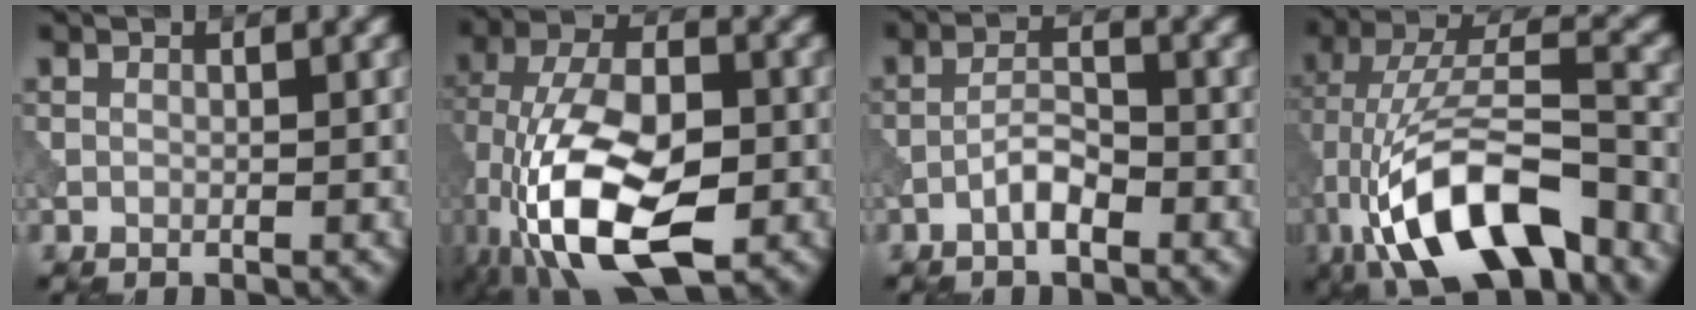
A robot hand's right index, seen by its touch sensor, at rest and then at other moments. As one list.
[{"total": 15.6, "force": [-5.6, 7.6, 12.4], "torque": [-0.249, -0.017, -0.103]}, {"total": 2.5, "force": [-1.5, 0.7, 1.8], "torque": [-0.035, 0.008, -0.033]}, {"total": 13.0, "force": [-5.8, 4.9, 10.5], "torque": [-0.188, 0.010, -0.106]}]